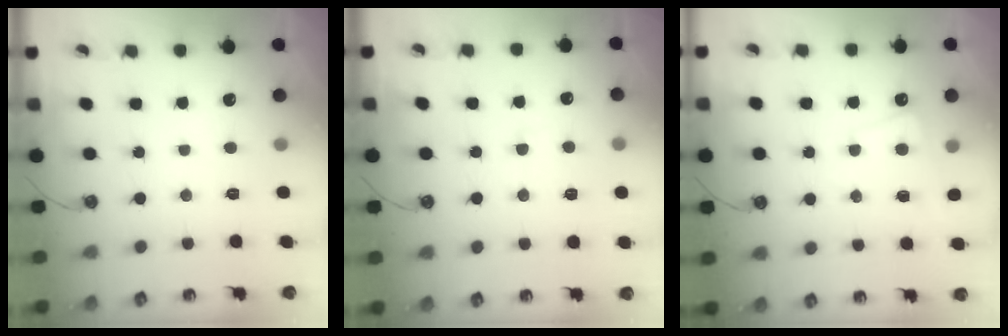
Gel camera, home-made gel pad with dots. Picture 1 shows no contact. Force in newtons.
{"total": 0.7, "press": 0.1, "slide": 0.7}
{"total": 2.4, "press": 2.4, "slide": 0.6}